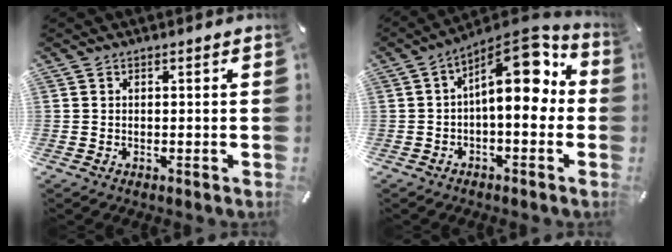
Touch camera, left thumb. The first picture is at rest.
{"total": 13.4, "force": [3.4, 5.8, 11.6], "torque": [-0.167, -0.031, 0.055]}